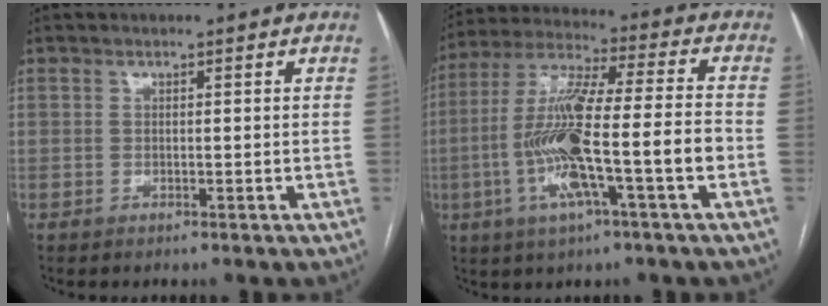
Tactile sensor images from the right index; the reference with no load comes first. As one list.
[{"total": 16.3, "force": [-4.1, 0.9, 15.7], "torque": [-0.302, 0.003, -0.076]}]